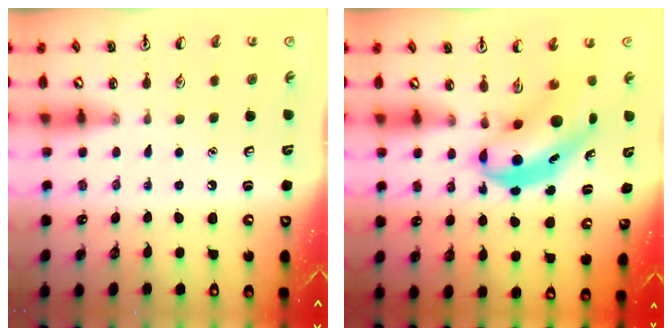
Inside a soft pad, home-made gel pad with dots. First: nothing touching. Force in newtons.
{"total": 6.9, "press": 6.7, "slide": 1.4}